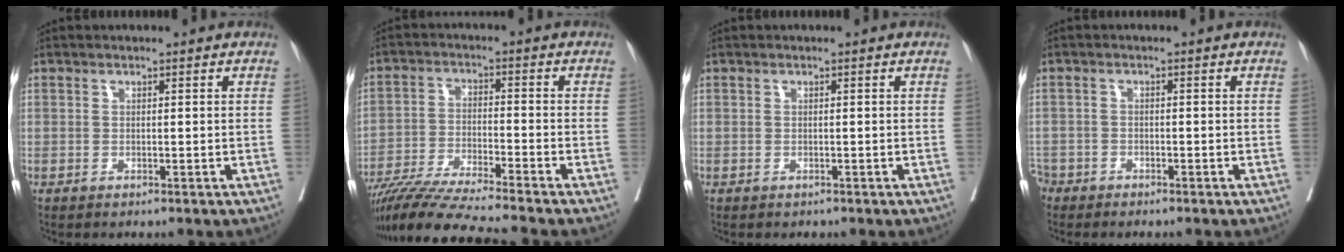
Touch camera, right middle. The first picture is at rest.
{"total": 12.5, "force": [-11.2, -1.9, 5.3], "torque": [-0.082, -0.022, -0.194]}
{"total": 0.0}
{"total": 3.3, "force": [-2.8, 1.8, 0.1], "torque": [-0.002, 0.002, -0.058]}